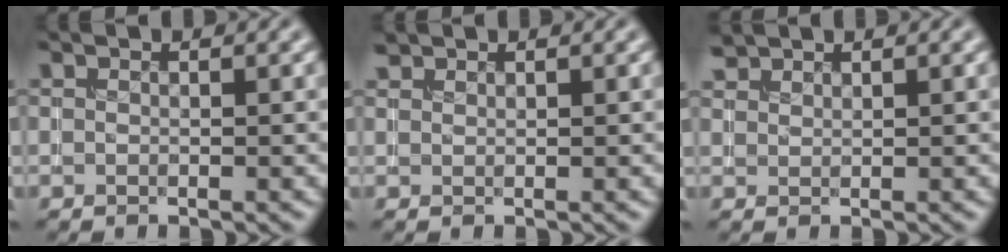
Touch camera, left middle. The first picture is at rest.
{"total": 0.8, "force": [0.8, 0.2, 0.1], "torque": [-0.003, 0.003, 0.021]}
{"total": 1.3, "force": [1.3, 0.3, 0.2], "torque": [-0.005, 0.005, 0.032]}